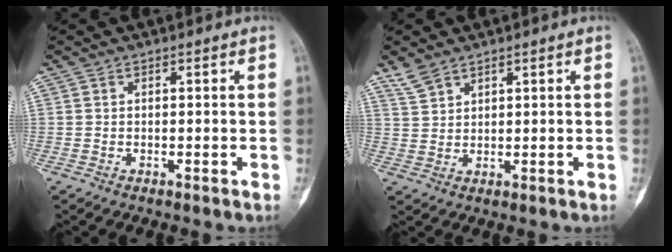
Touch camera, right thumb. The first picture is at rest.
{"total": 3.5, "force": [2.8, 1.5, 1.4], "torque": [-0.024, -0.005, 0.063]}